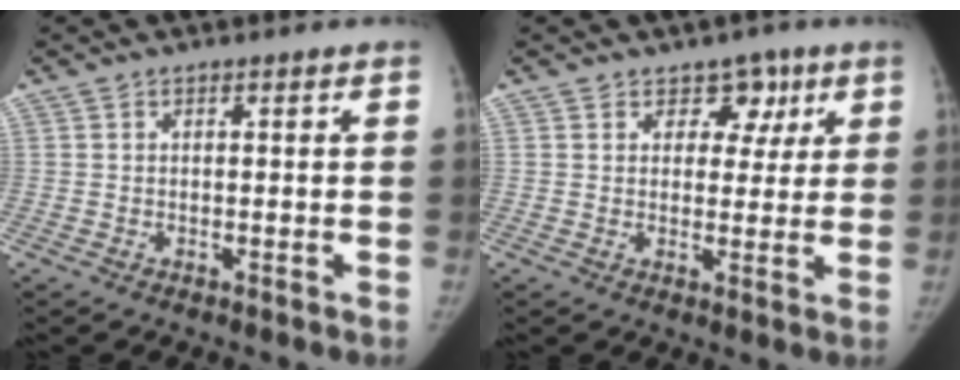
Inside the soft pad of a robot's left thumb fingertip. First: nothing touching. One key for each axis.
{"total": 5.1, "fx": 2.7, "fy": 3.9, "fz": 1.9, "tx": 0.012, "ty": -0.009, "tz": 0.034}